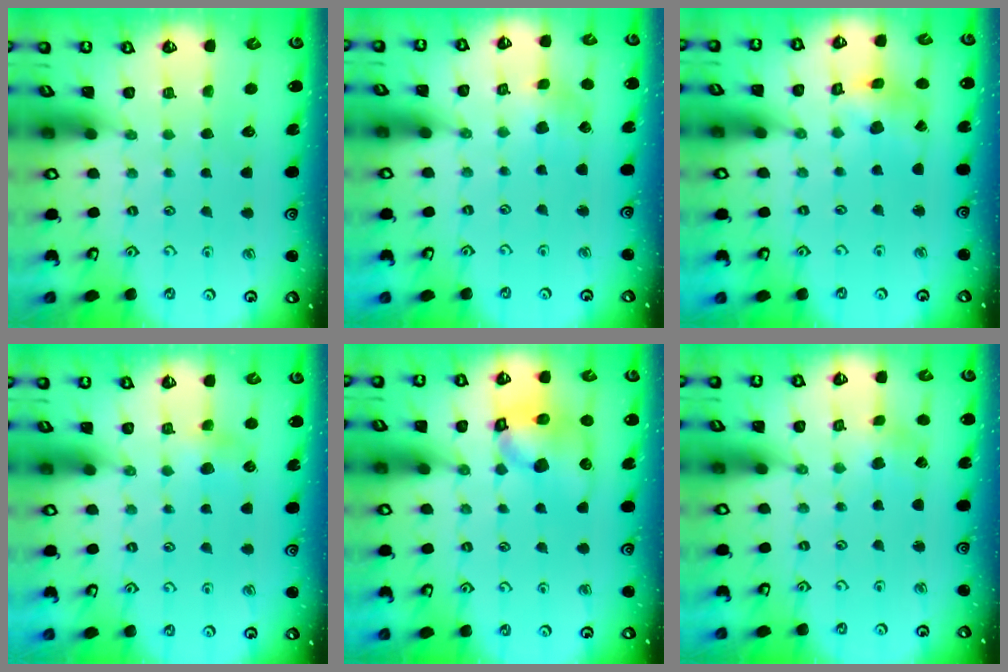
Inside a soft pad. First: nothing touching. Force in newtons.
{"total": 2.8, "press": 2.8, "slide": 0.4}
{"total": 6.8, "press": 6.8, "slide": 0.7}
{"total": 3.8, "press": 3.7, "slide": 0.8}
{"total": 13.0, "press": 12.8, "slide": 2.0}
{"total": 0.0}